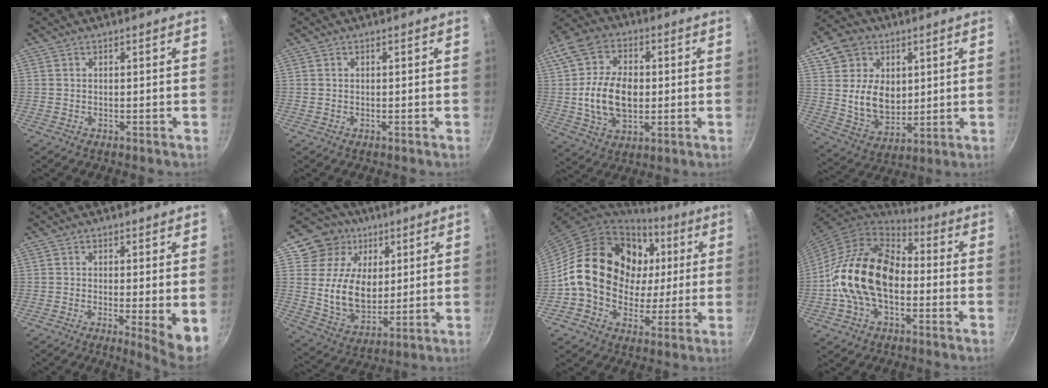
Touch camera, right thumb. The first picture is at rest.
{"total": 0.0}
{"total": 17.4, "force": [0.2, 12.2, 12.3], "torque": [-0.223, 0.017, 0.001]}
{"total": 13.7, "force": [3.1, 10.8, 7.8], "torque": [-0.104, -0.019, 0.062]}
{"total": 6.1, "force": [-0.7, 0.8, 6.0], "torque": [-0.085, -0.018, -0.008]}
{"total": 16.7, "force": [5.4, 13.5, 8.4], "torque": [-0.106, -0.022, 0.098]}
{"total": 22.2, "force": [2.8, 17.6, 13.2], "torque": [-0.201, 0.020, 0.047]}
{"total": 19.1, "force": [-2.3, 13.0, 13.8], "torque": [-0.229, 0.045, -0.054]}